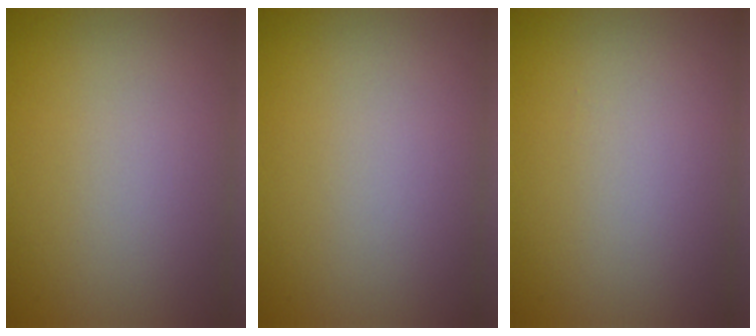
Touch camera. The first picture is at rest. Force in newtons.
{"total": 0.0}
{"total": 0.0}